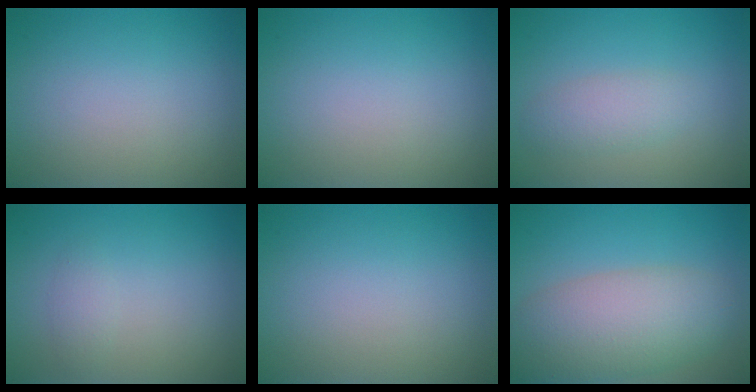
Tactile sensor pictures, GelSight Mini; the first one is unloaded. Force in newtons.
{"total": 0.0}
{"total": 2.2, "press": 2.2, "slide": 0.1}
{"total": 1.0, "press": 1.0, "slide": 0.1}
{"total": 0.0}
{"total": 7.3, "press": 7.3, "slide": 0.5}